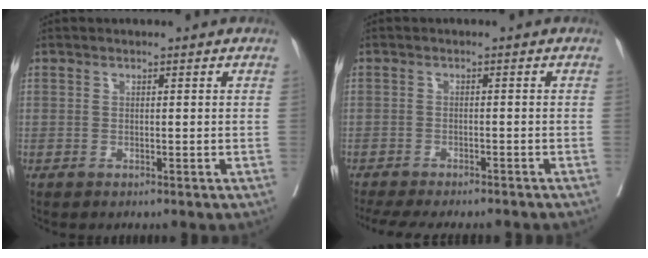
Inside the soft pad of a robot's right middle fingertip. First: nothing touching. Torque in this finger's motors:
{"motor_torque": [0.73, -0.73, 0.34, 0.05]}